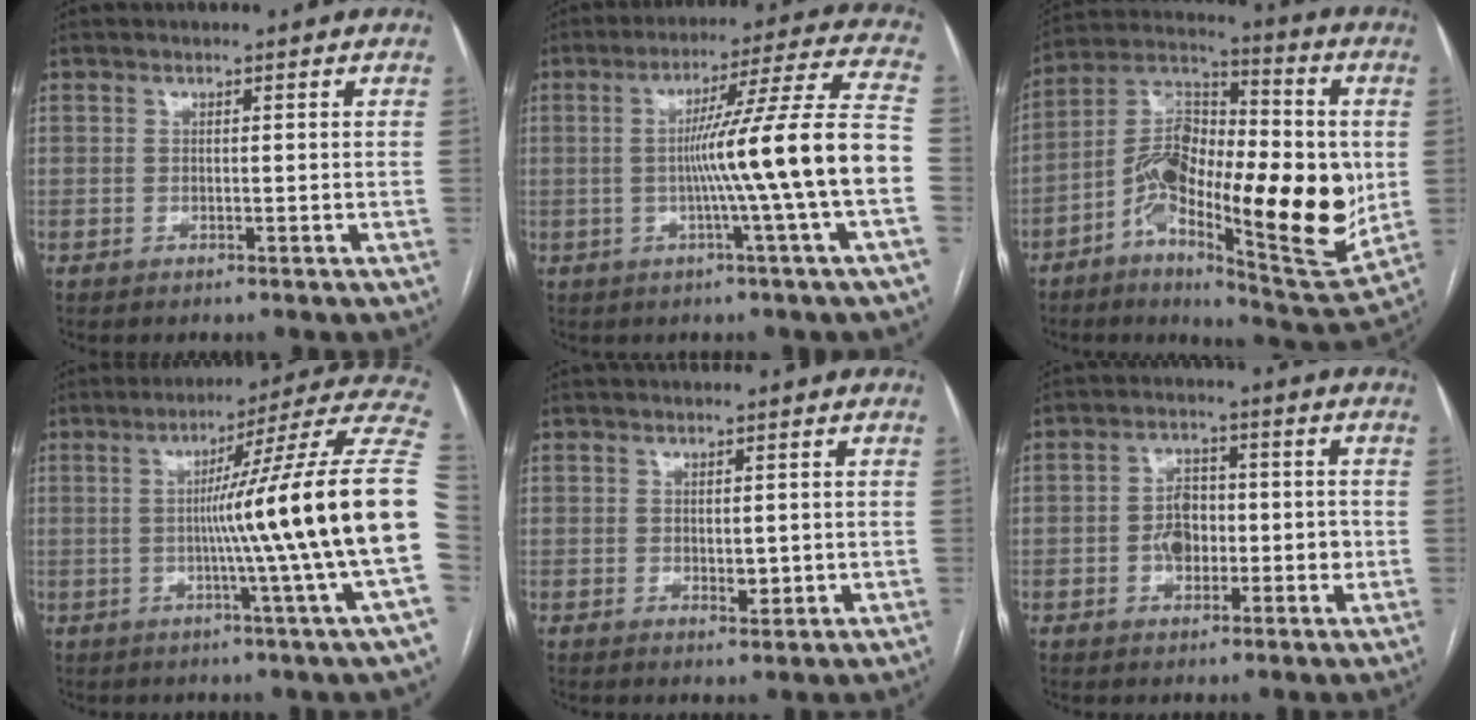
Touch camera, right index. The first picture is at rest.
{"total": 15.7, "force": [-2.7, -2.7, 15.2], "torque": [-0.222, 0.006, -0.047]}
{"total": 23.3, "force": [-3.8, 7.4, 21.8], "torque": [-0.366, 0.010, -0.061]}
{"total": 21.7, "force": [-1.4, -3.2, 21.4], "torque": [-0.224, 0.010, -0.039]}
{"total": 2.5, "force": [-0.1, 1.3, 2.1], "torque": [-0.029, -0.005, 0.005]}
{"total": 6.2, "force": [-1.0, 4.1, 4.6], "torque": [-0.076, 0.020, -0.014]}